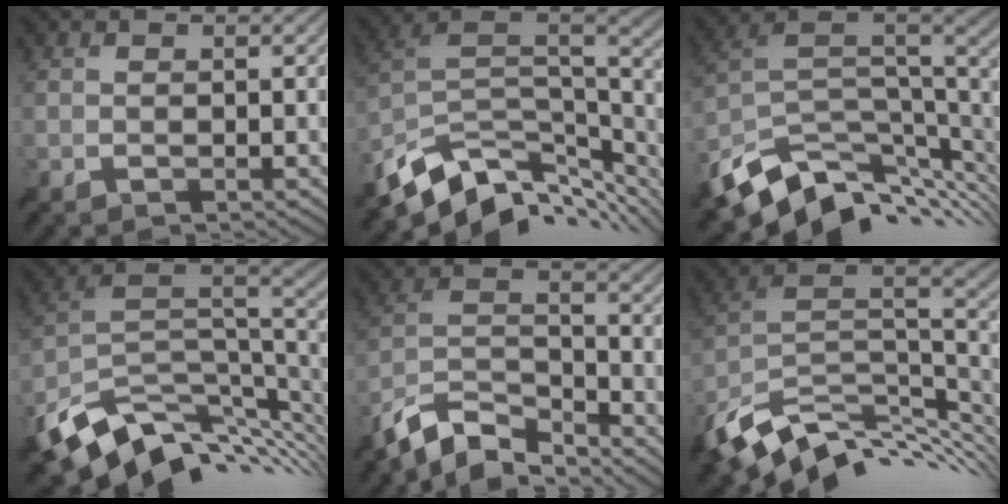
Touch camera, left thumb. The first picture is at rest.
{"total": 13.1, "force": [-7.5, 6.7, 8.5], "torque": [-0.204, -0.015, -0.126]}
{"total": 12.2, "force": [-5.6, 6.5, 8.7], "torque": [-0.201, -0.019, -0.104]}
{"total": 13.4, "force": [-5.4, 7.6, 9.6], "torque": [-0.213, -0.027, -0.091]}
{"total": 9.5, "force": [-8.2, 2.5, 4.1], "torque": [-0.084, 0.003, -0.170]}
{"total": 13.8, "force": [-6.4, 6.9, 10.1], "torque": [-0.219, -0.016, -0.113]}